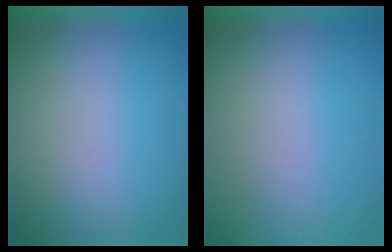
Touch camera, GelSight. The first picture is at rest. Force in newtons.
{"total": 5.9}